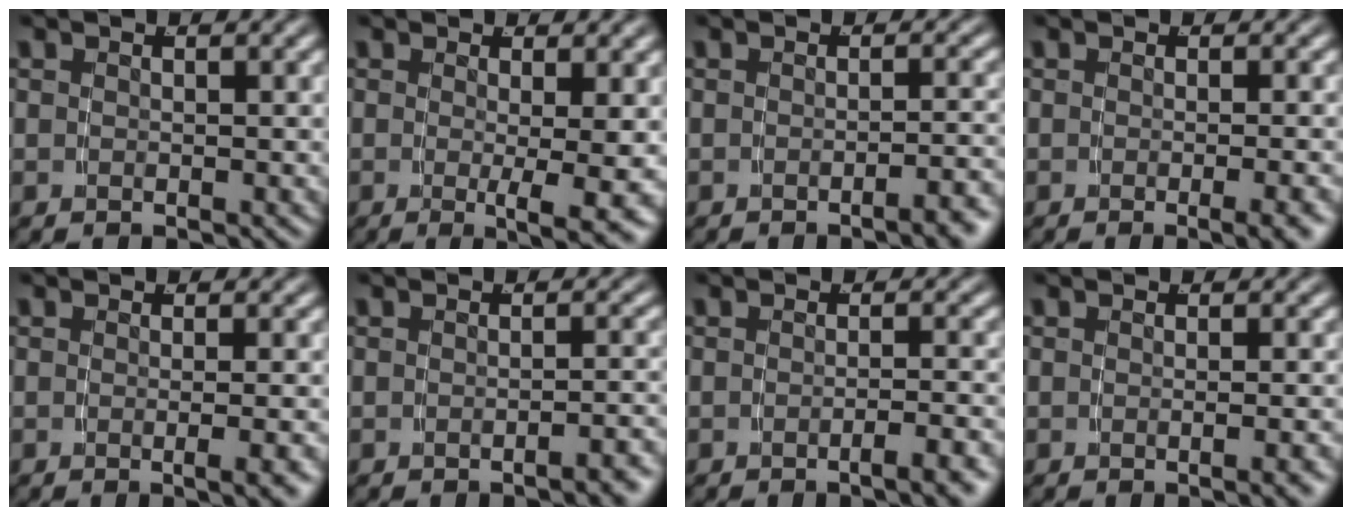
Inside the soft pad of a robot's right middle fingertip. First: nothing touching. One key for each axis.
{"total": 4.6, "fx": -2.2, "fy": -0.3, "fz": 4.0, "tx": -0.053, "ty": -0.024, "tz": -0.027}
{"total": 2.2, "fx": -1.7, "fy": -0.3, "fz": 1.4, "tx": -0.012, "ty": 0.010, "tz": -0.031}
{"total": 2.2, "fx": -1.3, "fy": -0.4, "fz": 1.8, "tx": -0.018, "ty": 0.005, "tz": -0.021}
{"total": 2.1, "fx": -1.0, "fy": -0.5, "fz": 1.8, "tx": -0.021, "ty": 0.004, "tz": -0.017}
{"total": 1.9, "fx": -1.6, "fy": -0.2, "fz": 1.0, "tx": -0.008, "ty": 0.011, "tz": -0.031}
{"total": 2.2, "fx": -1.6, "fy": -0.3, "fz": 1.5, "tx": -0.016, "ty": 0.009, "tz": -0.031}
{"total": 1.3, "fx": -0.8, "fy": -0.5, "fz": 1.0, "tx": -0.012, "ty": 0.006, "tz": -0.015}